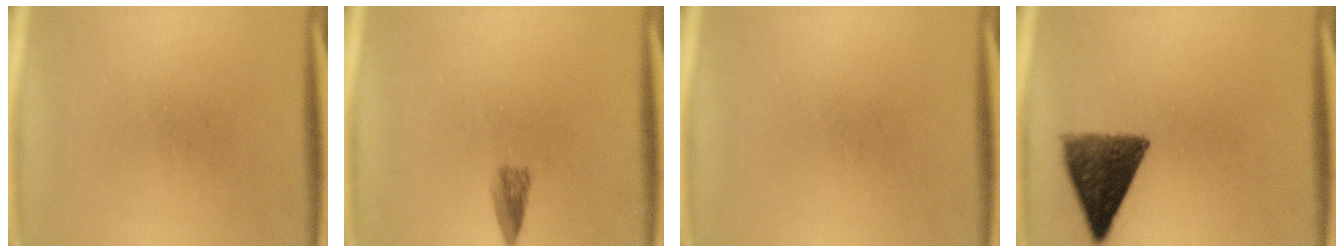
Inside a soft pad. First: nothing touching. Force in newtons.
{"total": 2.0}
{"total": 0.0}
{"total": 9.5}